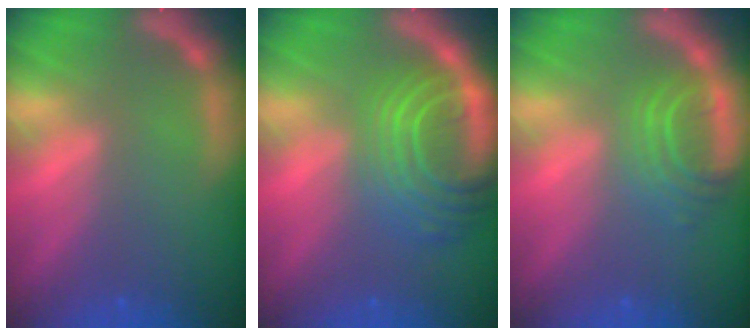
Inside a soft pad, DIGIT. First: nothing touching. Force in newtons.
{"total": 10.0}
{"total": 4.5}